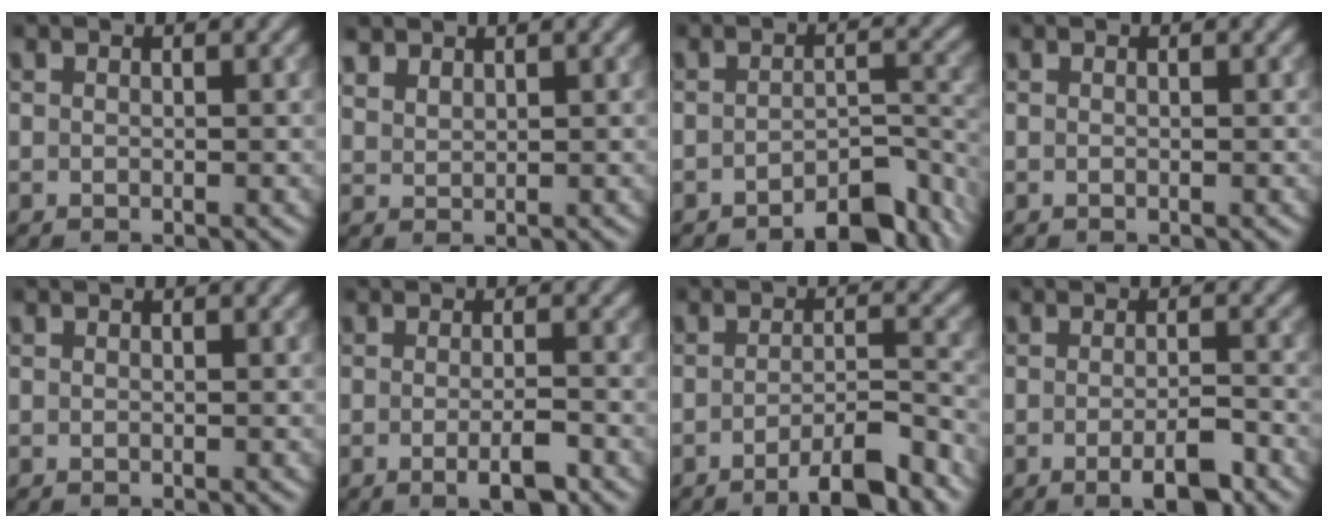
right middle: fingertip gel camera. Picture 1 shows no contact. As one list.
[{"total": 1.8, "force": [1.7, 0.7, 0.4], "torque": [-0.012, 0.006, 0.039]}, {"total": 5.4, "force": [-4.2, 1.8, 2.9], "torque": [-0.033, 0.006, -0.061]}, {"total": 0.0}, {"total": 0.0}, {"total": 2.7, "force": [-1.1, 0.6, 2.4], "torque": [-0.040, -0.008, -0.018]}, {"total": 5.1, "force": [-3.4, 1.0, 3.7], "torque": [-0.051, 0.005, -0.055]}, {"total": 3.2, "force": [-1.6, 0.7, 2.7], "torque": [-0.046, -0.005, -0.027]}]